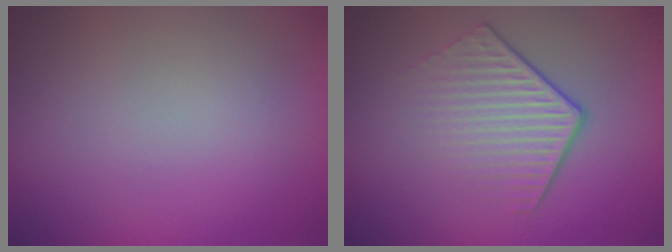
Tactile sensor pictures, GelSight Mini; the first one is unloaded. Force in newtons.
{"total": 4.3, "press": 2.8, "slide": 3.3}